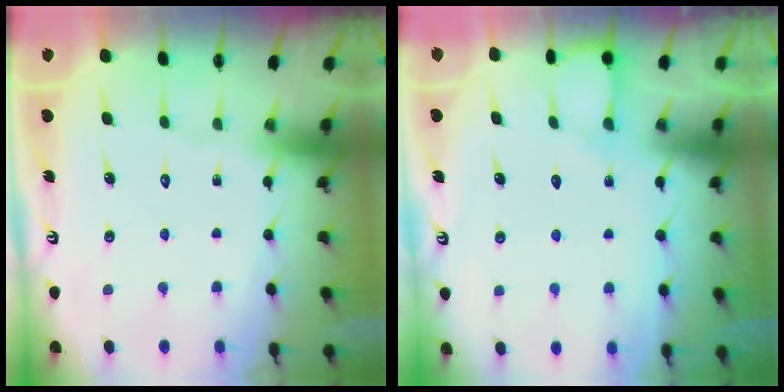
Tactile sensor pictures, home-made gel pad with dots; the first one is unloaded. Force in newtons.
{"total": 5.0, "press": 5.0, "slide": 0.3}